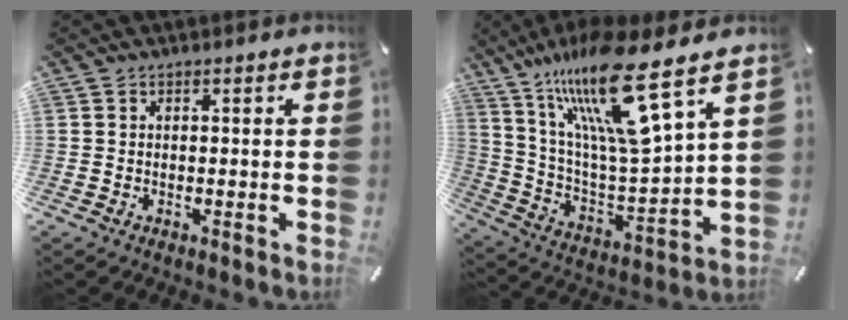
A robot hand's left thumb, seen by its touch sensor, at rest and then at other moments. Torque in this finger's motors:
{"motor_torque": [2.78, 2.23, 1.74, -1.03, 0.60]}